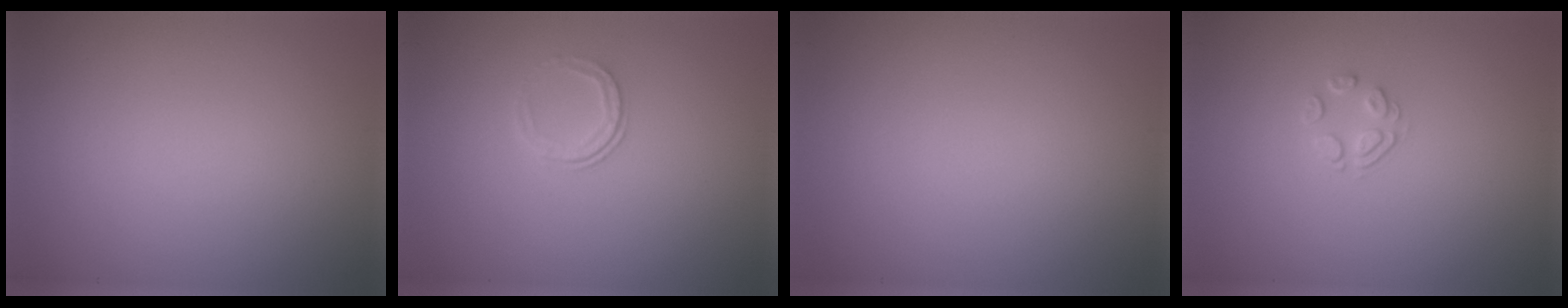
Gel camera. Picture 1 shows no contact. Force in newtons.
{"total": 1.3, "press": 0.9, "slide": 0.9}
{"total": 0.0}
{"total": 1.5, "press": 0.8, "slide": 1.3}